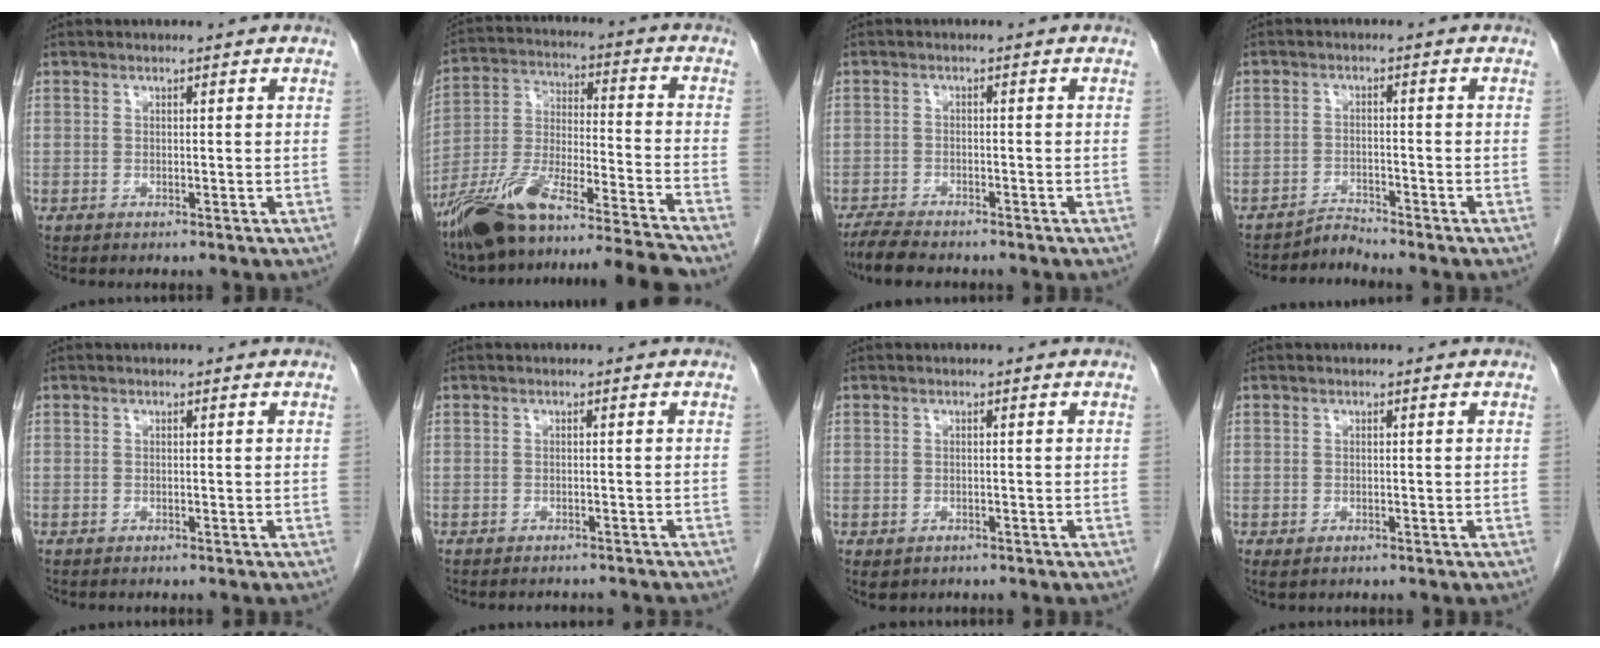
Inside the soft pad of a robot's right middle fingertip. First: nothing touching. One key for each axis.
{"total": 20.3, "fx": -17.4, "fy": -0.6, "fz": 10.4, "tx": -0.198, "ty": -0.007, "tz": -0.308}
{"total": 5.4, "fx": -4.7, "fy": 1.0, "fz": 2.4, "tx": -0.045, "ty": -0.015, "tz": -0.078}
{"total": 2.5, "fx": -2.2, "fy": -0.6, "fz": -0.9, "tx": 0.023, "ty": -0.009, "tz": -0.038}
{"total": 0.0}
{"total": 4.2, "fx": -4.0, "fy": 0.9, "fz": 0.9, "tx": -0.005, "ty": -0.005, "tz": -0.044}
{"total": 1.7, "fx": -1.0, "fy": 1.2, "fz": 0.5, "tx": -0.008, "ty": 0.001, "tz": -0.008}
{"total": 1.0, "fx": -0.6, "fy": 0.6, "fz": 0.6, "tx": -0.009, "ty": -0.001, "tz": -0.003}